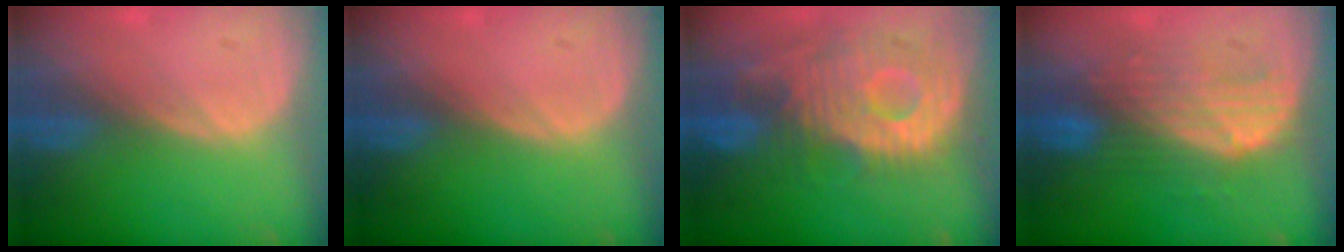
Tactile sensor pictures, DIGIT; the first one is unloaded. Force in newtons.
{"total": 0.0}
{"total": 12.4, "press": 10.9, "slide": 5.9}
{"total": 7.8, "press": 7.7, "slide": 1.4}